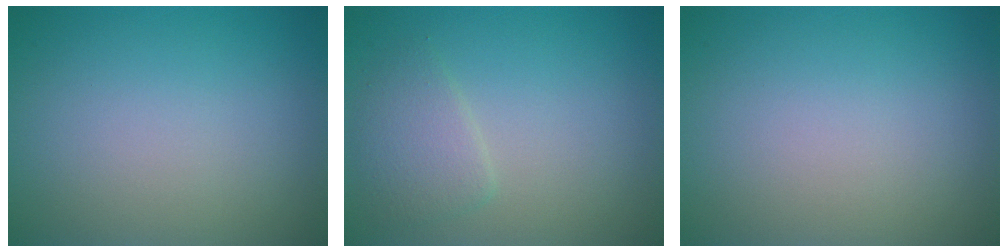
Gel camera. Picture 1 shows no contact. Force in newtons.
{"total": 2.3, "press": 2.3, "slide": 0.1}
{"total": 0.0}